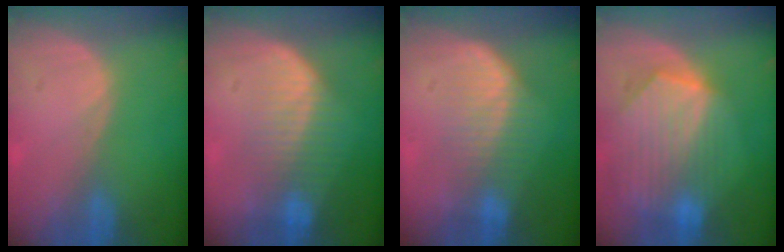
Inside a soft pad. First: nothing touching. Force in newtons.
{"total": 7.3, "press": 6.7, "slide": 2.9}
{"total": 6.5, "press": 6.0, "slide": 2.4}
{"total": 10.2, "press": 9.0, "slide": 4.9}